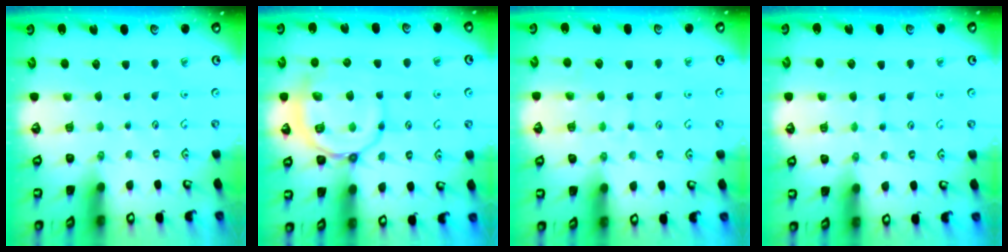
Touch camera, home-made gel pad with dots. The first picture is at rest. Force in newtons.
{"total": 13.0, "press": 12.9, "slide": 1.3}
{"total": 7.3, "press": 7.2, "slide": 0.8}
{"total": 4.9, "press": 4.8, "slide": 0.4}